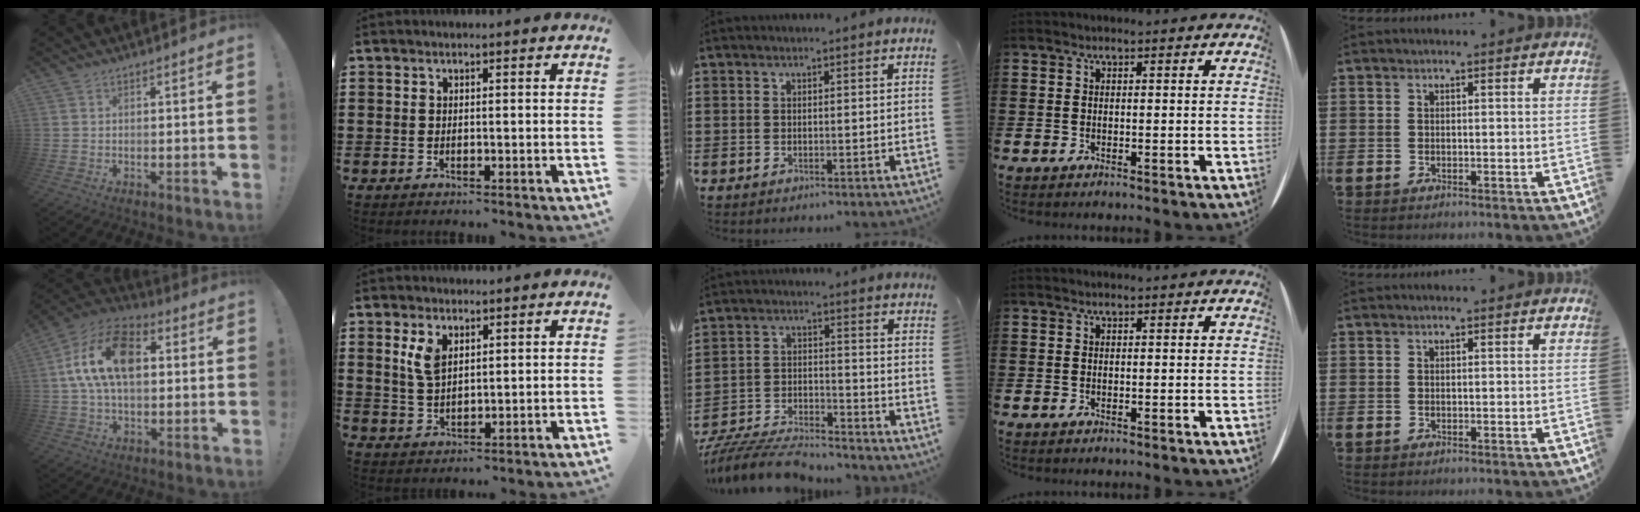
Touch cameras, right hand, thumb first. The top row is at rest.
{"thumb": {"total": 18.0, "force": [3.7, 11.1, 13.7], "torque": [-0.239, 0.009, 0.065]}, "index": {"total": 4.2, "force": [2.0, 2.2, 3.1], "torque": [-0.069, 0.006, 0.035]}, "middle": {"total": 8.6, "force": [-8.3, 1.0, 1.9], "torque": [-0.035, 0.017, -0.161]}}